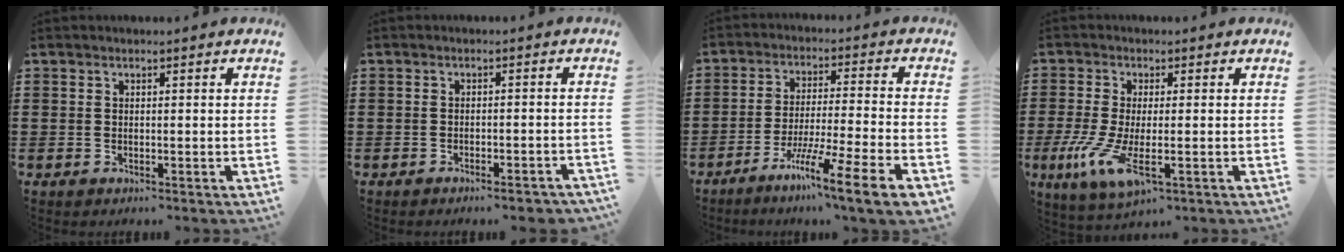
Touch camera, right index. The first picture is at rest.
{"total": 2.1, "force": [-1.9, -0.1, 0.9], "torque": [-0.017, -0.002, -0.038]}
{"total": 10.2, "force": [-6.9, -0.4, 7.5], "torque": [-0.135, -0.001, -0.134]}
{"total": 7.7, "force": [-2.7, 2.0, 6.9], "torque": [-0.157, -0.024, -0.048]}